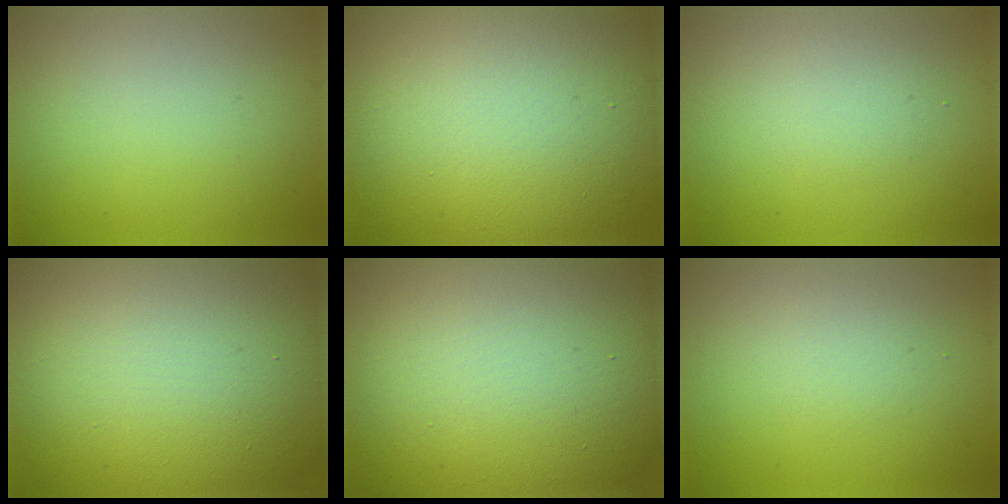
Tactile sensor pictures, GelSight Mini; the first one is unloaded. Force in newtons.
{"total": 20.1, "press": 20.0, "slide": 1.2}
{"total": 1.5, "press": 1.5, "slide": 0.2}
{"total": 21.4, "press": 21.4, "slide": 1.1}
{"total": 25.8, "press": 25.8, "slide": 1.0}
{"total": 1.4, "press": 1.4, "slide": 0.1}